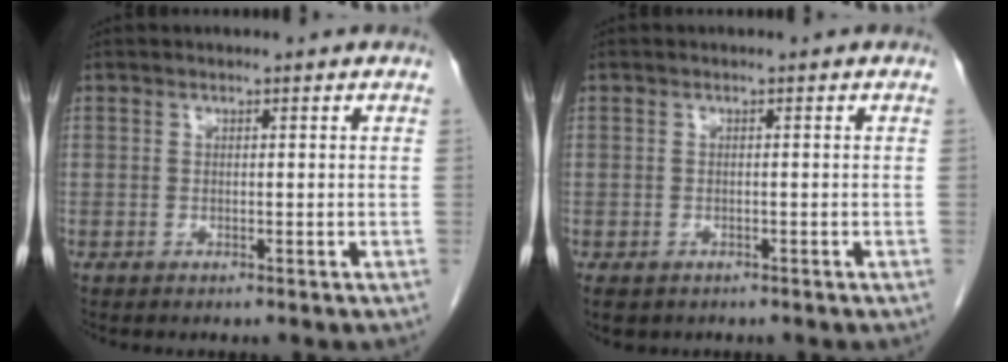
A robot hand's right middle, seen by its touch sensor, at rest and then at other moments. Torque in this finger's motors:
{"motor_torque": [0.21, -0.30, 0.14, 0.03]}